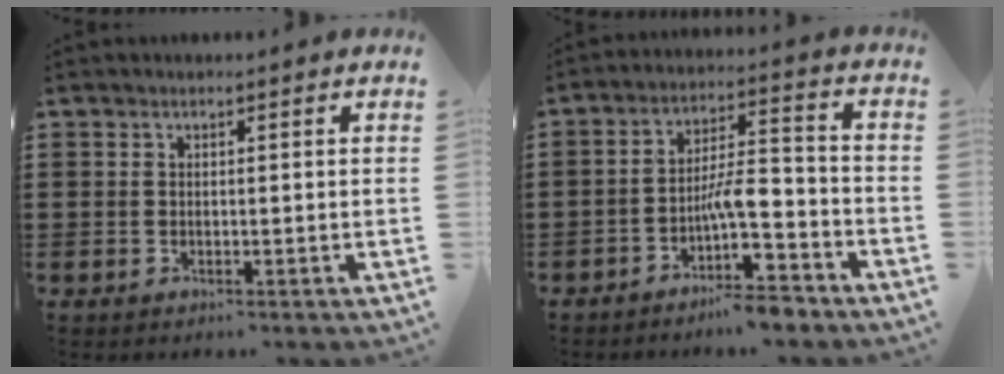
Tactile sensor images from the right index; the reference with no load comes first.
{"total": 8.0, "force": [-4.9, 2.2, 5.9], "torque": [-0.104, 0.005, -0.092]}